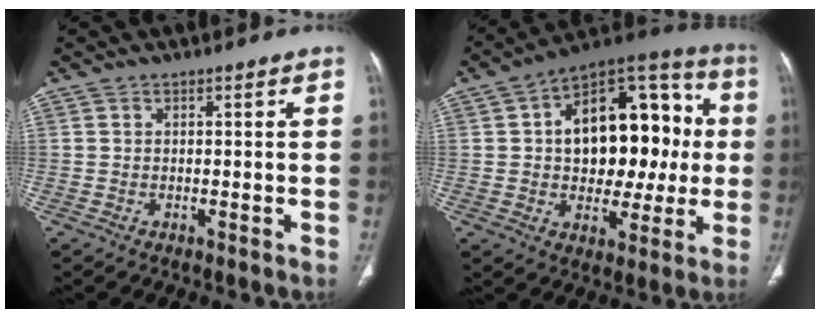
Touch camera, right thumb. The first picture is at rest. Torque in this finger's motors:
{"motor_torque": [-0.89, 2.12, 0.95, 0.81, 0.30]}